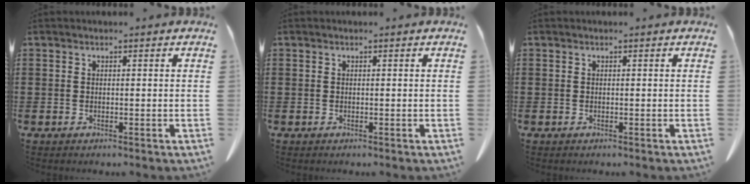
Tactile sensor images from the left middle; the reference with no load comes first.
{"total": 0.0}
{"total": 0.0}